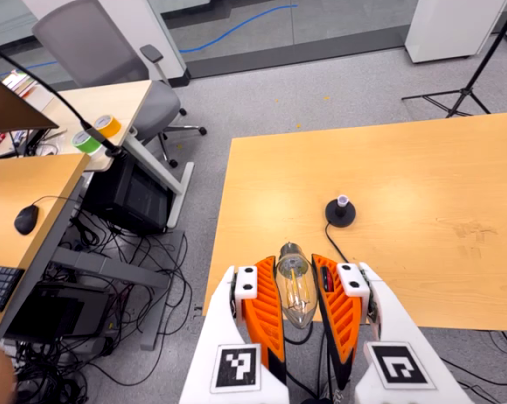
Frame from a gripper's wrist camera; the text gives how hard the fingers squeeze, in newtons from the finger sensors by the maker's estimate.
{"total": 20.9, "left": 22.6, "right": 19.1}